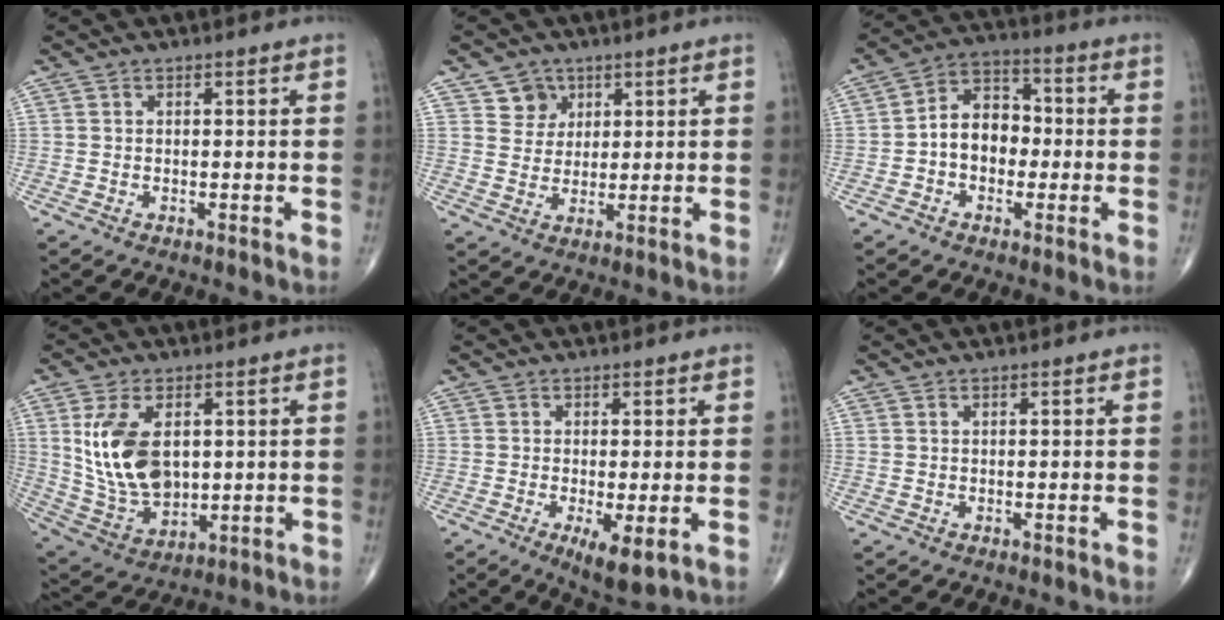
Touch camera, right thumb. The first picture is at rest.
{"total": 4.9, "force": [2.6, 4.0, 0.7], "torque": [0.012, -0.015, 0.046]}
{"total": 9.4, "force": [-1.0, 7.0, 6.2], "torque": [-0.069, 0.033, -0.032]}
{"total": 14.4, "force": [2.7, 8.8, 11.1], "torque": [-0.199, -0.013, 0.069]}
{"total": 5.7, "force": [-1.6, 1.7, 5.2], "torque": [-0.089, -0.019, -0.022]}
{"total": 0.0}